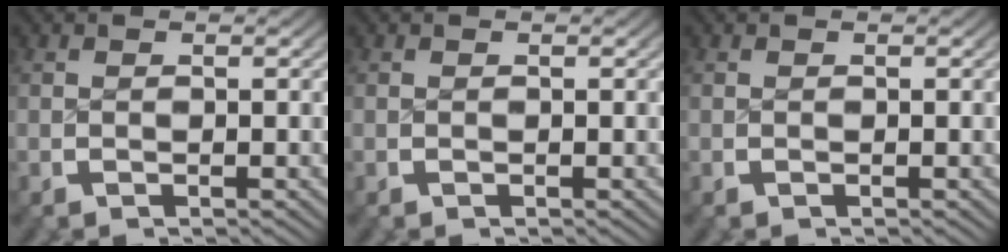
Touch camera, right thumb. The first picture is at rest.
{"total": 0.0}
{"total": 0.0}